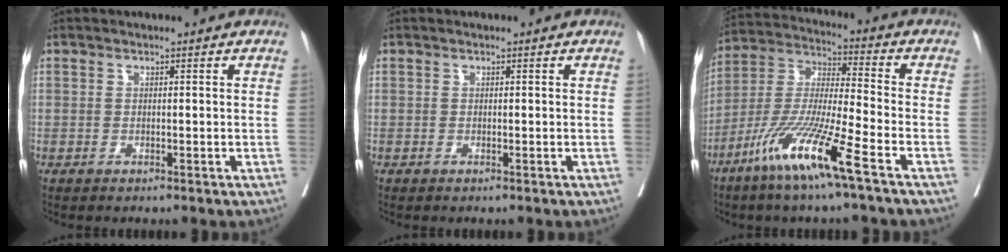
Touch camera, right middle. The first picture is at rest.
{"total": 0.0}
{"total": 13.7, "force": [-7.7, 0.8, 11.3], "torque": [-0.232, -0.027, -0.152]}